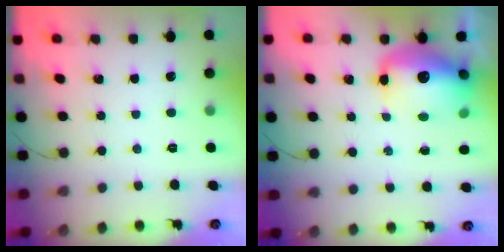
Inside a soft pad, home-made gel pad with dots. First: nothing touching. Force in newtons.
{"total": 15.5, "press": 15.1, "slide": 3.6}